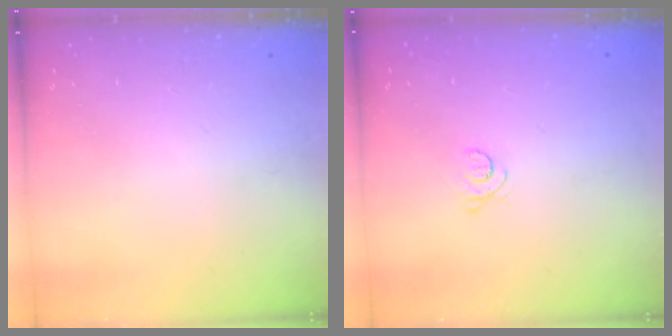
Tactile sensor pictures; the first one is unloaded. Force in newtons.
{"total": 2.8, "press": 2.8, "slide": 0.4}